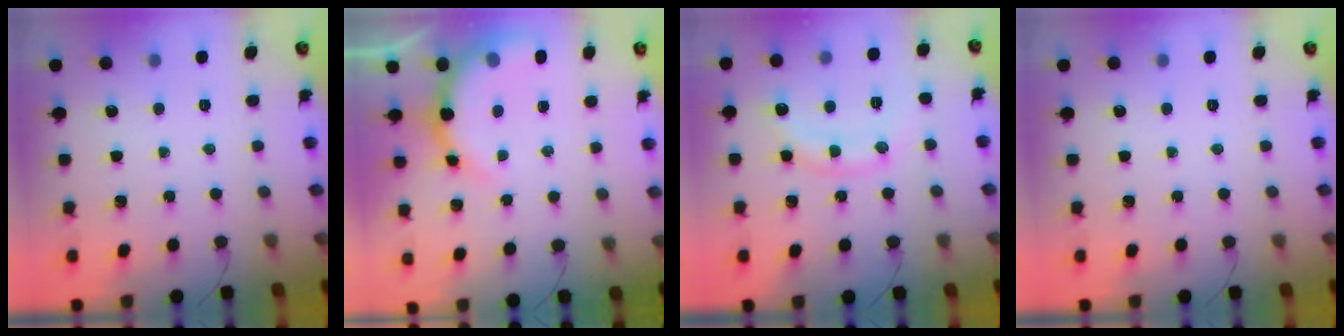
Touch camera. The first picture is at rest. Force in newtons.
{"total": 8.8, "press": 8.6, "slide": 1.9}
{"total": 9.9, "press": 9.9, "slide": 0.4}
{"total": 0.0}